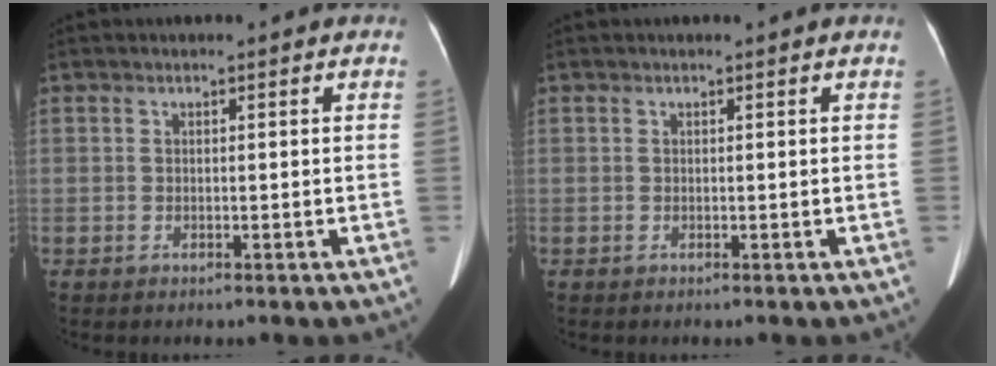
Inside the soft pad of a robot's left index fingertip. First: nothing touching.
{"total": 0.0}